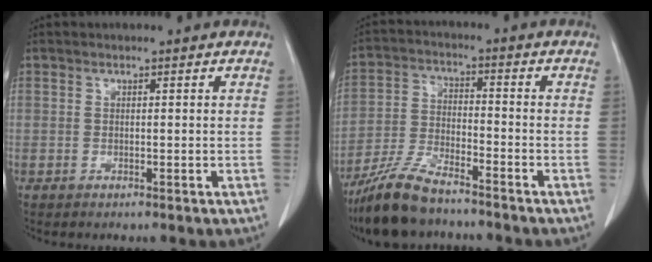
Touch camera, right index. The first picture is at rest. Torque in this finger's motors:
{"motor_torque": [0.37, -0.33, 0.24, 0.07]}